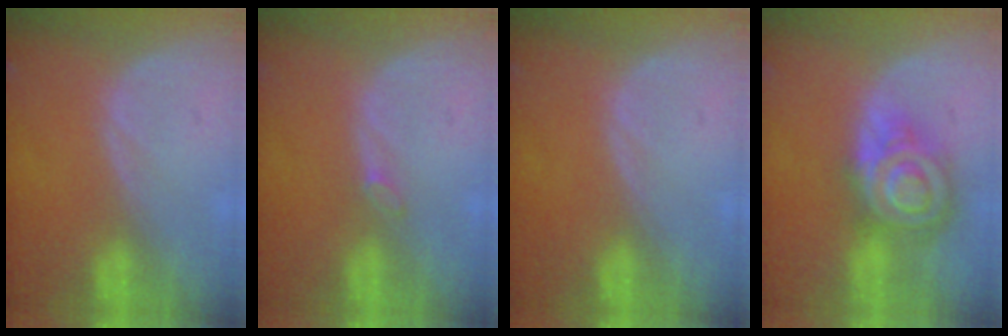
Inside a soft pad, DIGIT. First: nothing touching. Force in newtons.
{"total": 0.9, "press": 0.9, "slide": 0.3}
{"total": 0.0}
{"total": 9.1, "press": 9.1, "slide": 0.5}